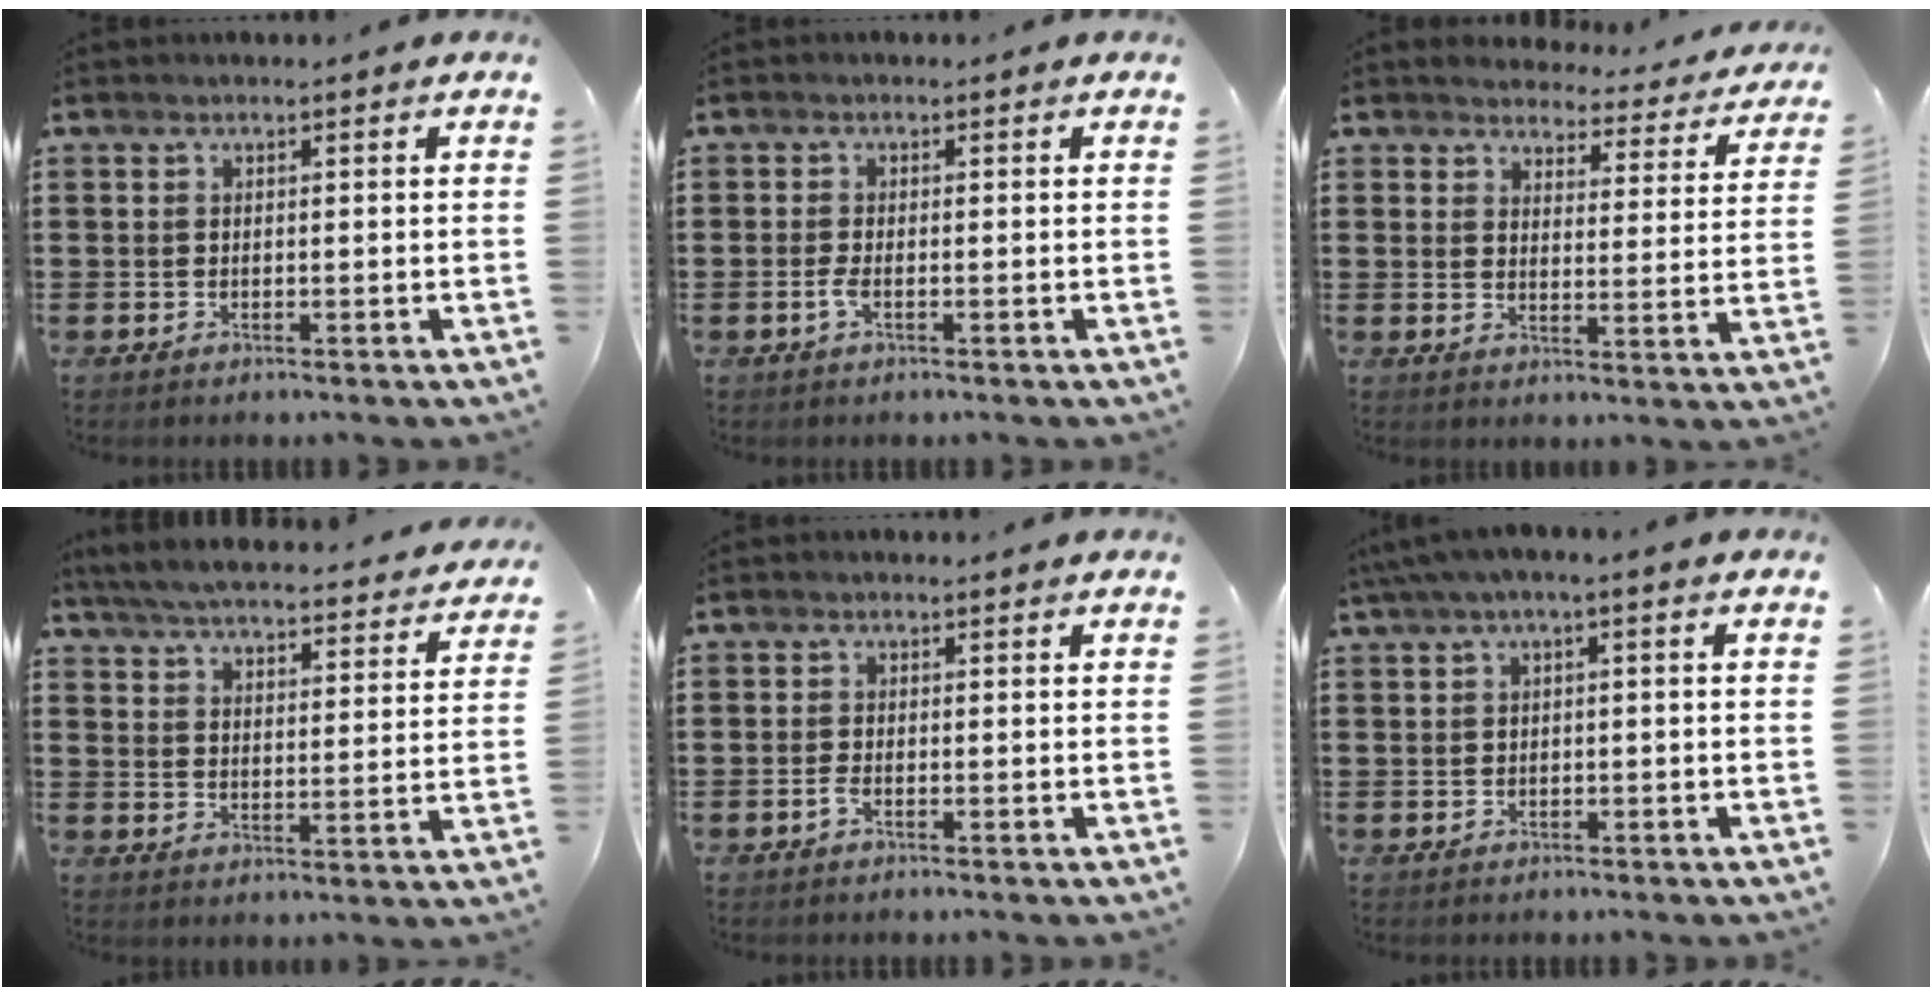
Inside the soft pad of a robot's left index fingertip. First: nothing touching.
{"total": 1.7, "force": [-0.8, 0.3, 1.4], "torque": [-0.034, -0.003, -0.017]}
{"total": 4.0, "force": [3.9, 0.7, 0.5], "torque": [-0.025, -0.028, 0.065]}
{"total": 5.7, "force": [5.5, -0.3, 1.5], "torque": [-0.053, -0.036, 0.094]}
{"total": 1.2, "force": [-0.8, 0.2, 0.9], "torque": [-0.027, -0.005, -0.016]}
{"total": 2.0, "force": [-0.9, 0.3, 1.8], "torque": [-0.028, 0.000, -0.018]}